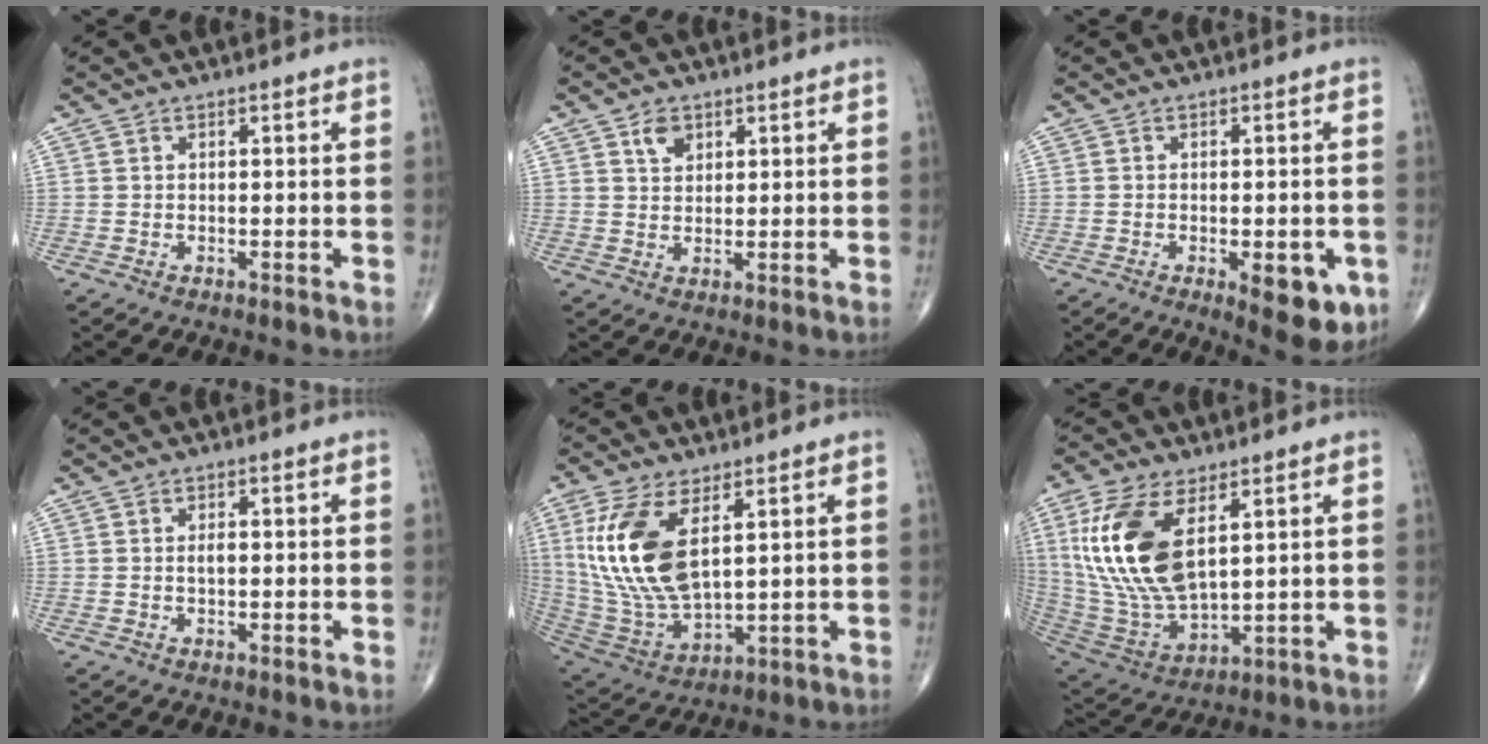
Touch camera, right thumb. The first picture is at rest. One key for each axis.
{"total": 3.5, "fx": 1.8, "fy": 2.4, "fz": 1.8, "tx": -0.019, "ty": -0.010, "tz": 0.033}
{"total": 9.1, "fx": -3.2, "fy": 3.5, "fz": 7.8, "tx": -0.077, "ty": -0.005, "tz": -0.034}
{"total": 1.5, "fx": 0.0, "fy": 0.7, "fz": 1.3, "tx": -0.021, "ty": 0.000, "tz": 0.000}
{"total": 17.2, "fx": 5.1, "fy": 8.1, "fz": 14.3, "tx": -0.297, "ty": -0.023, "tz": 0.114}
{"total": 19.2, "fx": 5.9, "fy": 9.2, "fz": 15.7, "tx": -0.323, "ty": -0.027, "tz": 0.125}